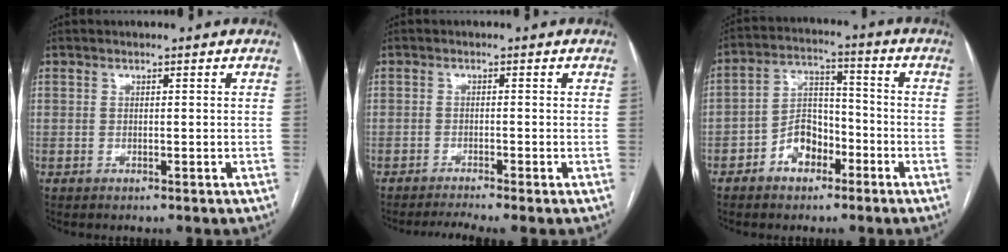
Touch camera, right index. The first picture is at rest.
{"total": 3.1, "force": [-2.6, -1.0, 1.3], "torque": [-0.026, -0.007, -0.048]}
{"total": 7.5, "force": [-3.7, 4.9, 4.2], "torque": [-0.083, 0.026, -0.066]}